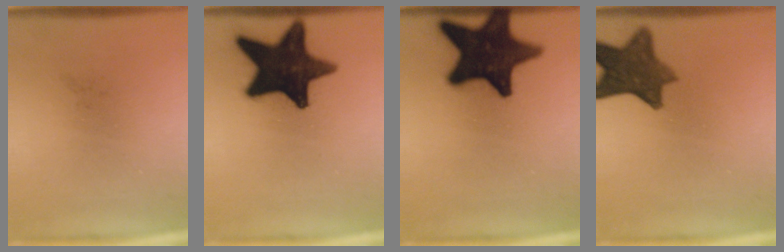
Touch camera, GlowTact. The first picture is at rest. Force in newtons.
{"total": 18.4}
{"total": 18.0}
{"total": 10.3}